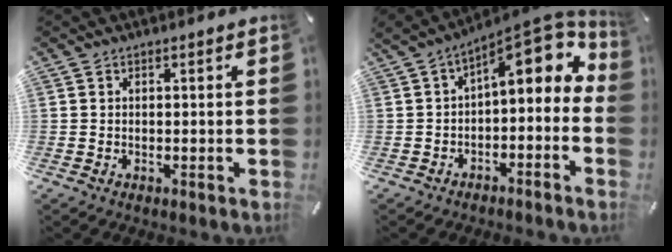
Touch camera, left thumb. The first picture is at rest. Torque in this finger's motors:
{"motor_torque": [0.29, 1.45, 2.28, -0.48, 0.51]}